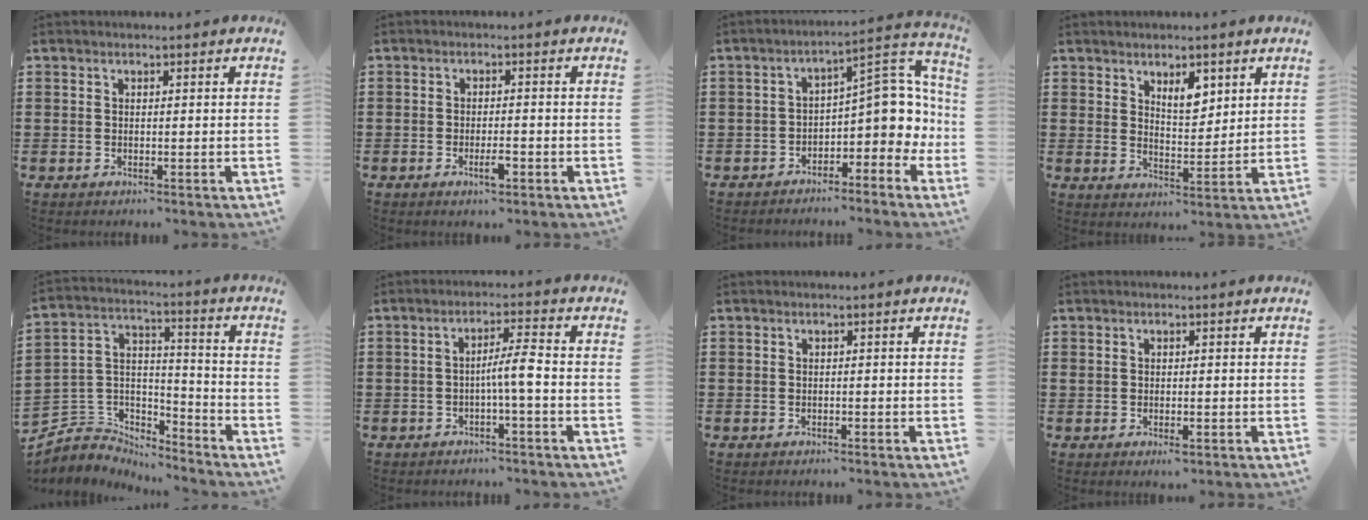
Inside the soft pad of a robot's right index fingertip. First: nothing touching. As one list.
[{"total": 3.0, "force": [-1.3, 0.8, 2.6], "torque": [-0.050, -0.001, -0.025]}, {"total": 7.1, "force": [-1.4, 3.8, 5.9], "torque": [-0.080, -0.014, -0.032]}, {"total": 5.0, "force": [3.0, 2.3, 3.3], "torque": [-0.056, -0.002, 0.049]}, {"total": 5.2, "force": [-4.5, 2.6, 0.1], "torque": [-0.028, -0.003, -0.096]}, {"total": 4.3, "force": [-1.1, 0.1, 4.1], "torque": [-0.077, 0.000, -0.024]}, {"total": 0.5, "force": [-0.5, 0.1, 0.2], "torque": [-0.005, -0.002, -0.009]}, {"total": 1.1, "force": [-0.2, 0.4, 1.0], "torque": [-0.019, -0.002, -0.004]}]